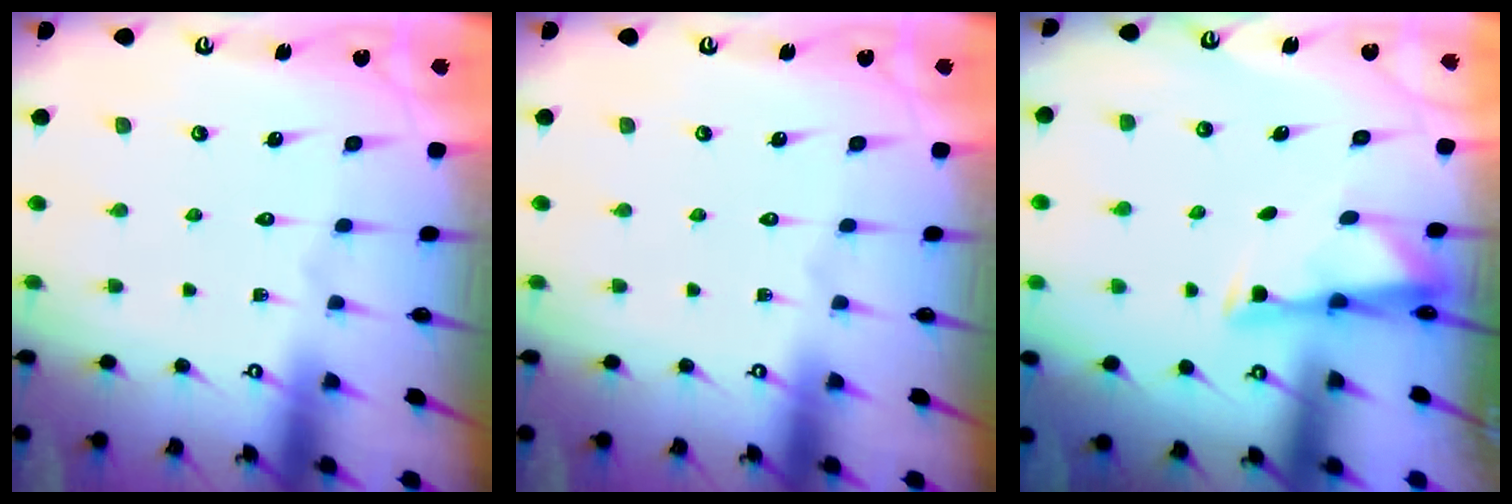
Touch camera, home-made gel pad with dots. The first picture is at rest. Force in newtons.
{"total": 0.0}
{"total": 3.2, "press": 3.2, "slide": 0.4}